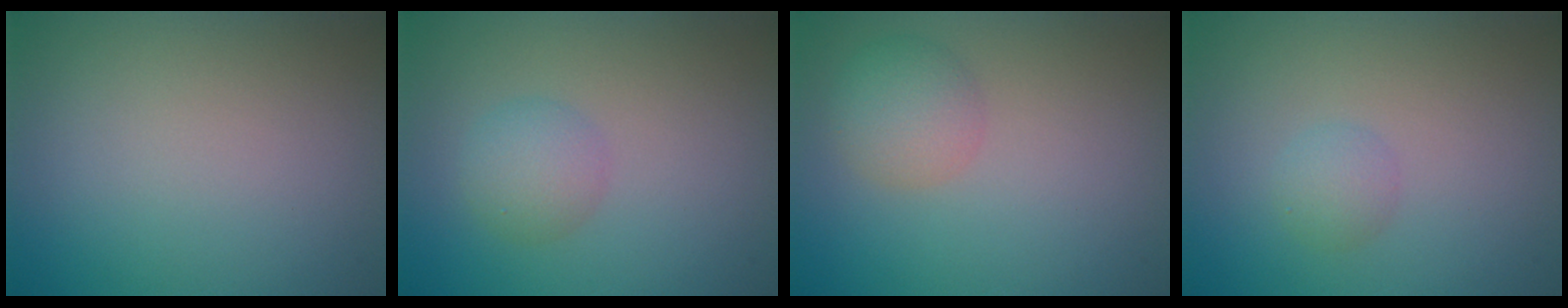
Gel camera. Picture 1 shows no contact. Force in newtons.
{"total": 2.5, "press": 2.5, "slide": 0.1}
{"total": 2.8, "press": 2.8, "slide": 0.1}
{"total": 1.4, "press": 1.4, "slide": 0.1}